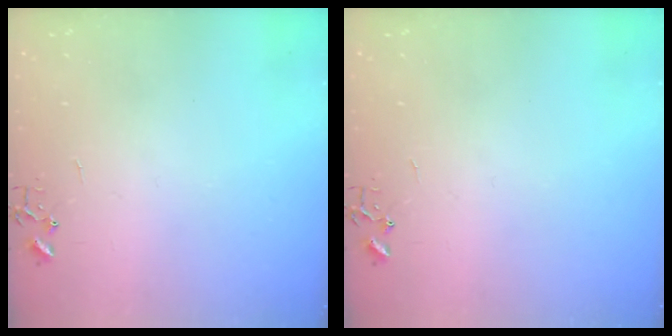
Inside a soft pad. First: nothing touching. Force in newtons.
{"total": 0.0}